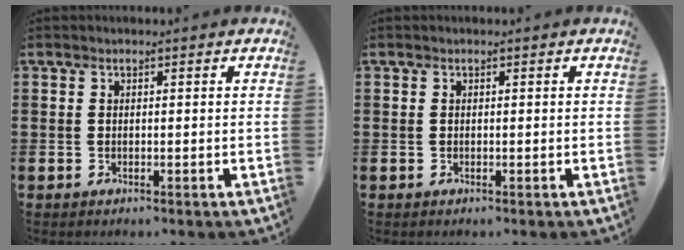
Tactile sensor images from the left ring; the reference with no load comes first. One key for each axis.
{"total": 0.0}